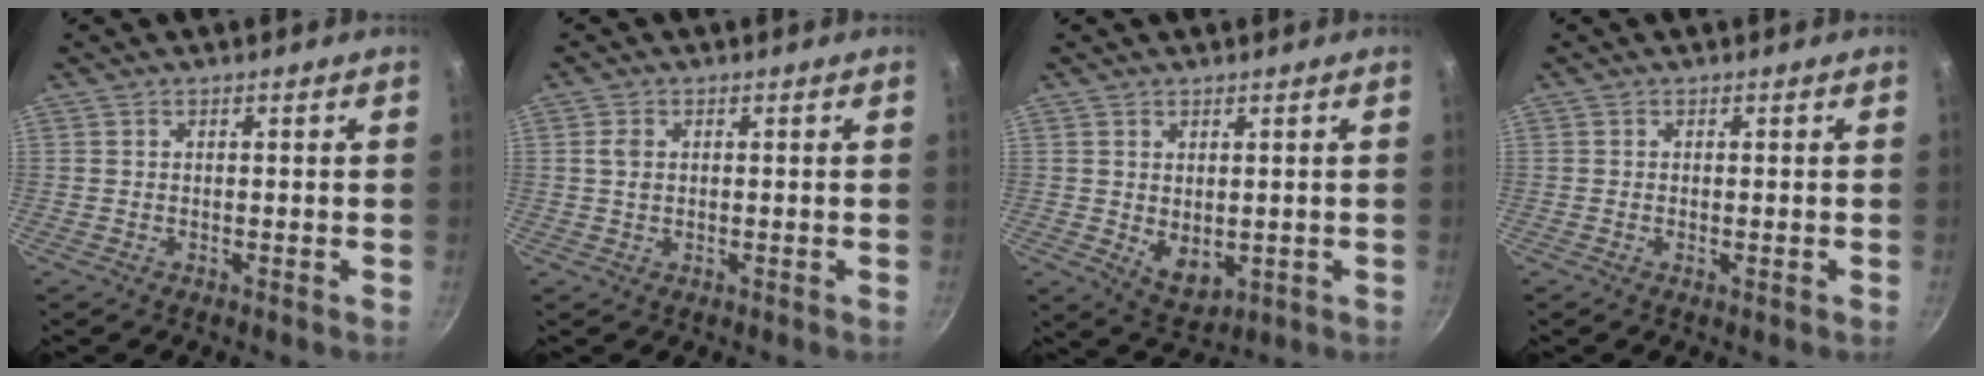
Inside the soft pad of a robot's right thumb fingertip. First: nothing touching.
{"total": 2.2, "force": [0.4, 1.5, 1.5], "torque": [-0.030, 0.001, 0.006]}
{"total": 5.7, "force": [0.3, 3.8, 4.3], "torque": [-0.056, -0.019, 0.019]}
{"total": 0.6, "force": [-0.1, 0.2, 0.5], "torque": [-0.011, -0.001, -0.004]}